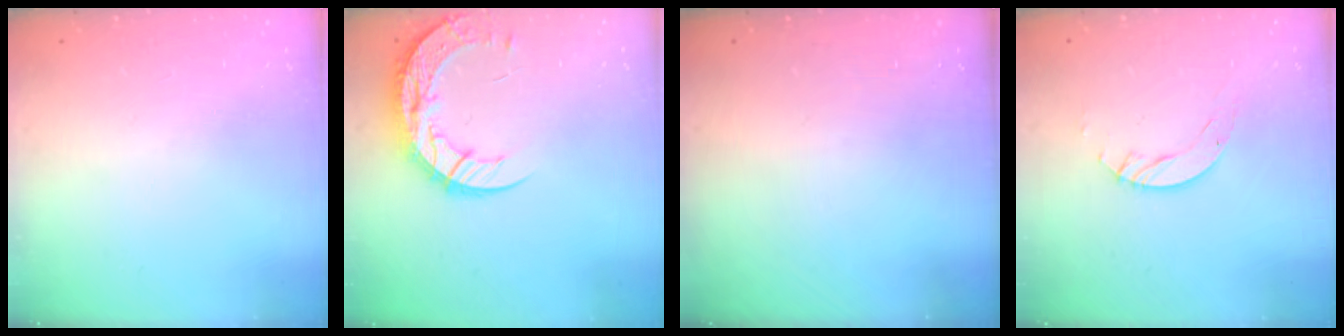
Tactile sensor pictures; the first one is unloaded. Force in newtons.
{"total": 13.9, "press": 13.8, "slide": 1.0}
{"total": 0.0}
{"total": 4.0, "press": 4.0, "slide": 0.3}